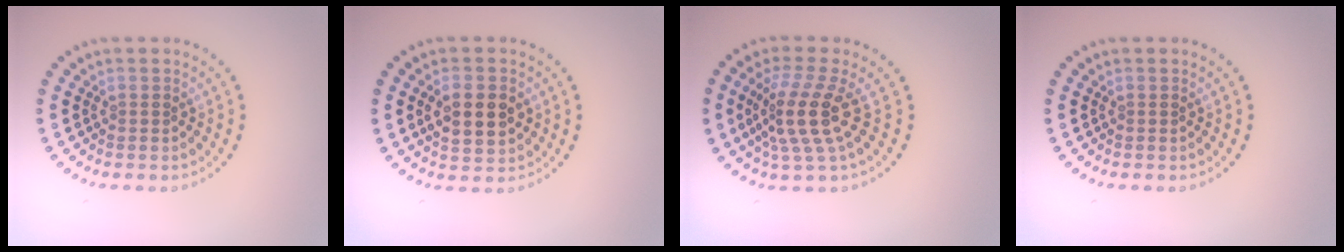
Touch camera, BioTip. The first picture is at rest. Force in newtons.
{"total": 4.3, "press": 4.3, "slide": 0.2}
{"total": 4.4, "press": 3.3, "slide": 3.0}
{"total": 0.0}